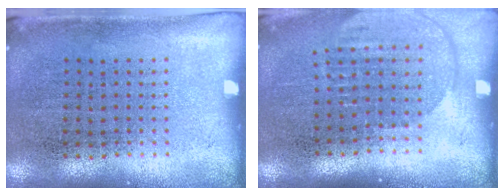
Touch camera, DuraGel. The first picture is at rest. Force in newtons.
{"total": 1.7, "press": 1.5, "slide": 0.8}